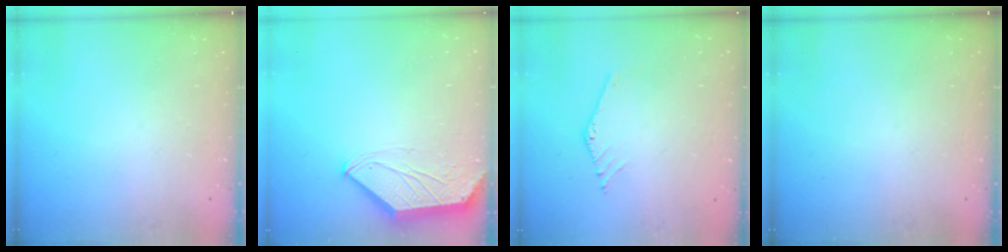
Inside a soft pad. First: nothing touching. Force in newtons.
{"total": 1.3, "press": 1.3, "slide": 0.3}
{"total": 1.6, "press": 1.6, "slide": 0.0}
{"total": 0.0}